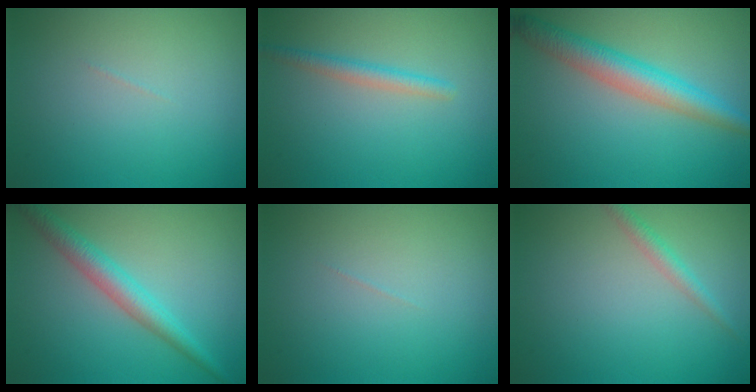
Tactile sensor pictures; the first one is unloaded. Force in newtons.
{"total": 1.8, "press": 1.8, "slide": 0.1}
{"total": 4.5, "press": 4.5, "slide": 0.0}
{"total": 3.3, "press": 3.3, "slide": 0.0}
{"total": 0.0}
{"total": 1.6, "press": 1.6, "slide": 0.0}